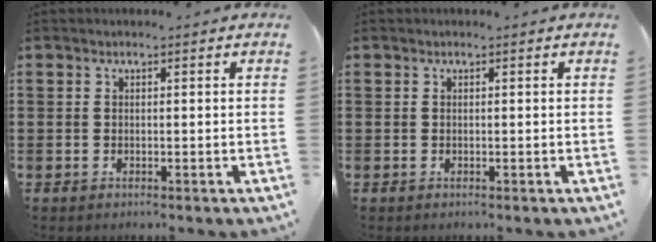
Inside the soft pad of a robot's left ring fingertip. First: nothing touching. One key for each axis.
{"total": 0.0}